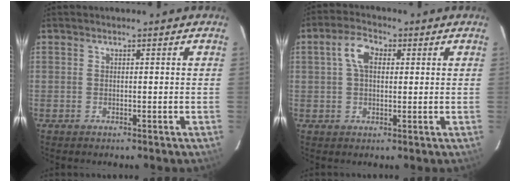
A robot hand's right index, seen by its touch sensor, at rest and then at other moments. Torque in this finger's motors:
{"motor_torque": [0.89, 0.35, 0.31, 0.09]}